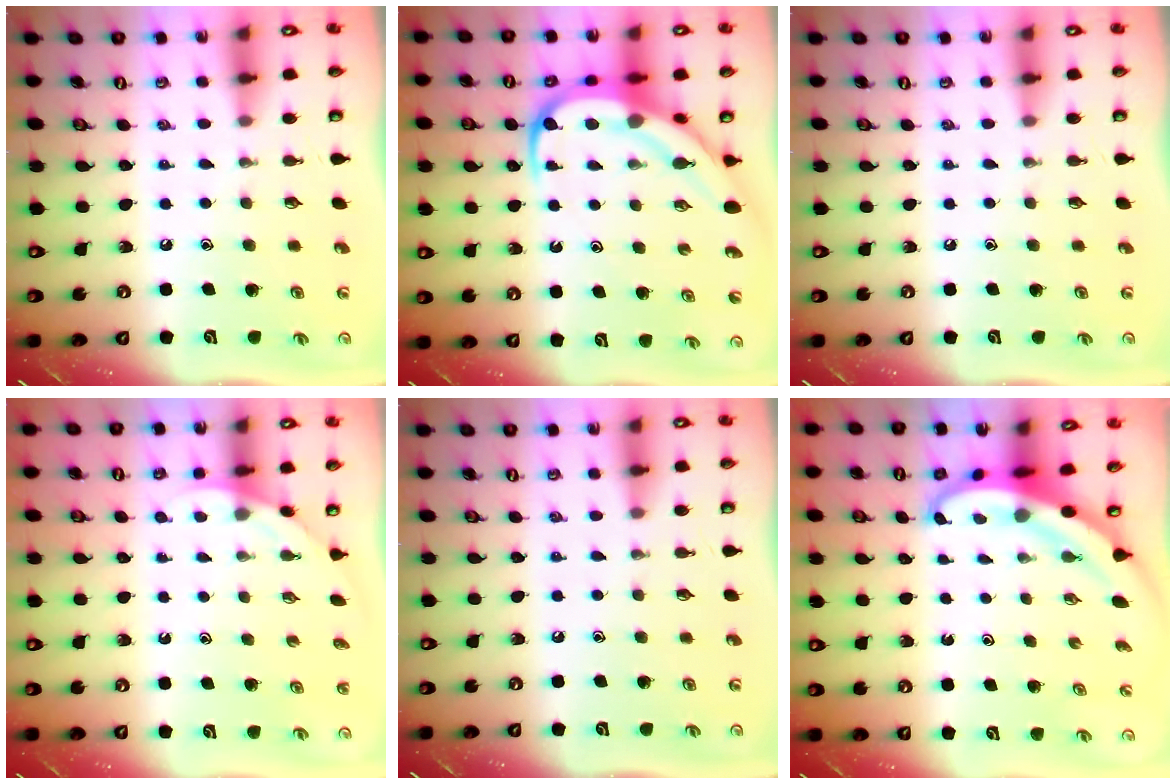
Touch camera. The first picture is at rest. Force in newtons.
{"total": 11.8, "press": 11.7, "slide": 1.4}
{"total": 0.0}
{"total": 2.0, "press": 2.0, "slide": 0.0}
{"total": 0.0}
{"total": 6.2, "press": 6.1, "slide": 0.6}